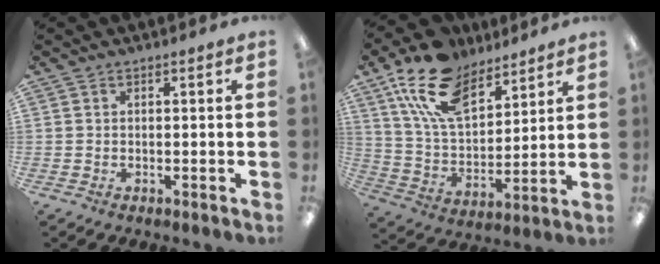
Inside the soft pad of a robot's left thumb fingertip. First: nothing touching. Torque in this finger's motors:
{"motor_torque": [0.48, 0.43, 1.60, -1.17, 0.38]}